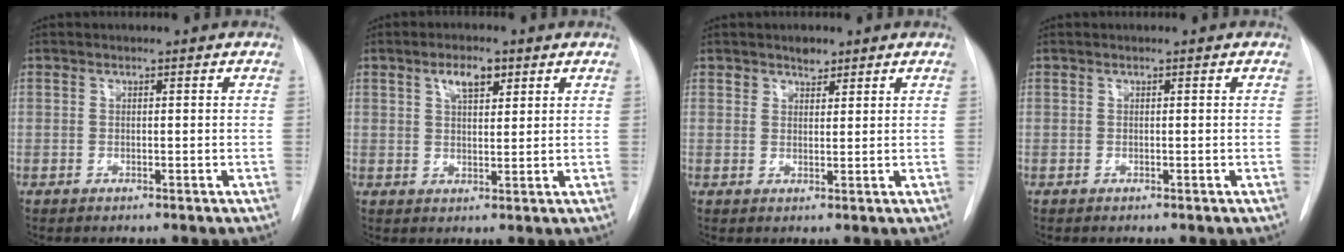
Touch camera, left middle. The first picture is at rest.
{"total": 4.2, "force": [2.3, 1.7, 3.1], "torque": [-0.056, 0.004, 0.039]}
{"total": 2.0, "force": [1.6, 1.1, 0.6], "torque": [-0.008, -0.002, 0.024]}
{"total": 0.0}